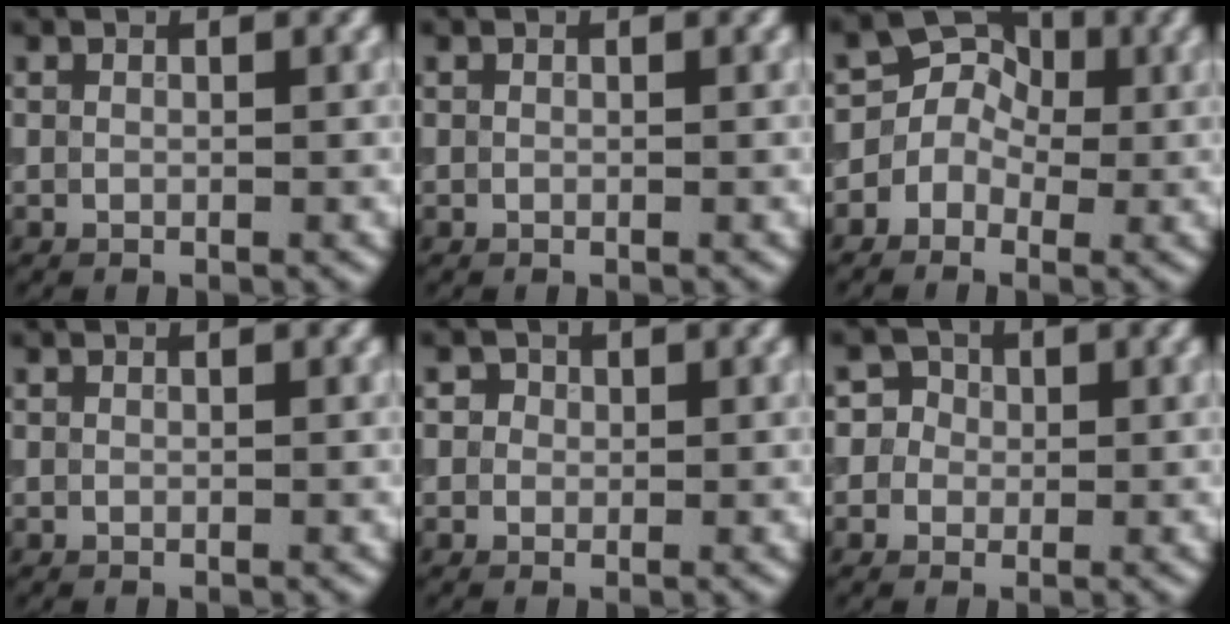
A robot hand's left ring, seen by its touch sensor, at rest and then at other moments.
{"total": 0.0}
{"total": 4.8, "force": [-0.2, 4.4, 1.9], "torque": [0.000, 0.032, -0.043]}
{"total": 0.0}
{"total": 1.7, "force": [0.5, 1.5, 0.7], "torque": [-0.001, 0.003, 0.001]}
{"total": 3.3, "force": [0.4, 3.2, 0.9], "torque": [0.009, 0.017, -0.008]}